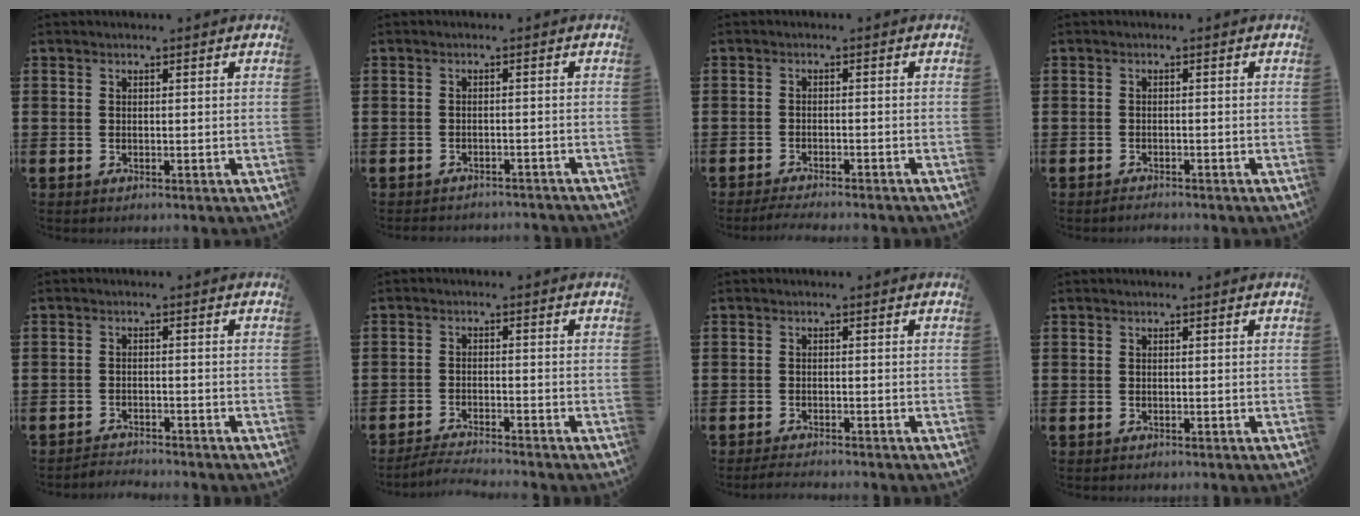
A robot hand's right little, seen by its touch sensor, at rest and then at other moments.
{"total": 1.3, "force": [-1.3, 0.0, -0.1], "torque": [-0.002, 0.002, -0.029]}
{"total": 1.7, "force": [-1.6, -0.1, 0.5], "torque": [-0.007, 0.002, -0.032]}
{"total": 1.0, "force": [-1.0, 0.0, 0.0], "torque": [-0.003, -0.001, -0.021]}
{"total": 1.9, "force": [-1.9, -0.1, -0.2], "torque": [-0.001, 0.004, -0.042]}
{"total": 2.4, "force": [-2.4, -0.2, 0.4], "torque": [-0.007, 0.003, -0.049]}
{"total": 1.3, "force": [-1.3, 0.0, 0.4], "torque": [-0.008, 0.002, -0.025]}
{"total": 0.0}